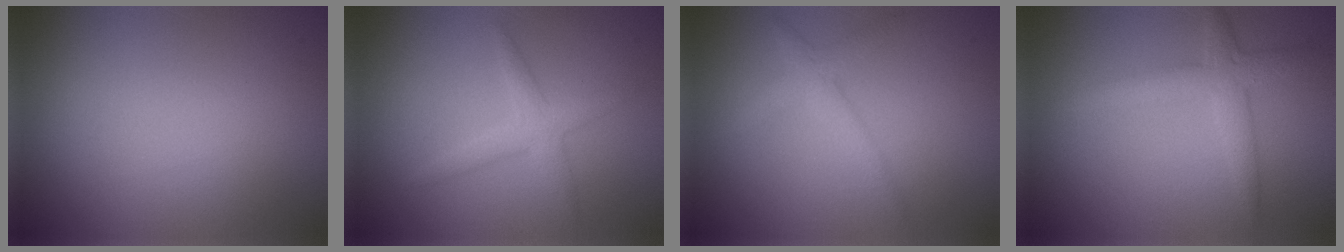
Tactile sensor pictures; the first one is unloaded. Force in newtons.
{"total": 2.2, "press": 2.2, "slide": 0.1}
{"total": 2.2, "press": 2.2, "slide": 0.1}
{"total": 2.9, "press": 2.9, "slide": 0.1}